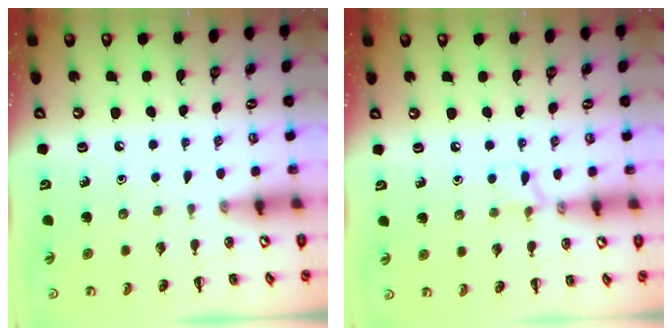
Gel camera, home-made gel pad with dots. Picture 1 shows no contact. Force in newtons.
{"total": 6.3, "press": 6.0, "slide": 1.8}